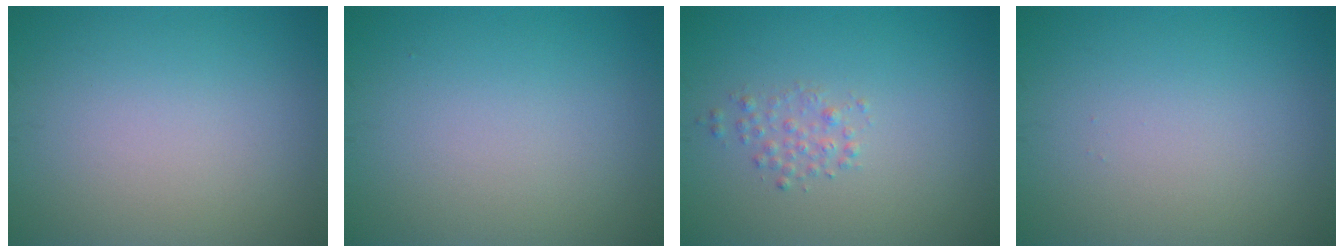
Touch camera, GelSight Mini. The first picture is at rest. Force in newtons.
{"total": 0.0}
{"total": 1.3, "press": 1.3, "slide": 0.0}
{"total": 0.0}